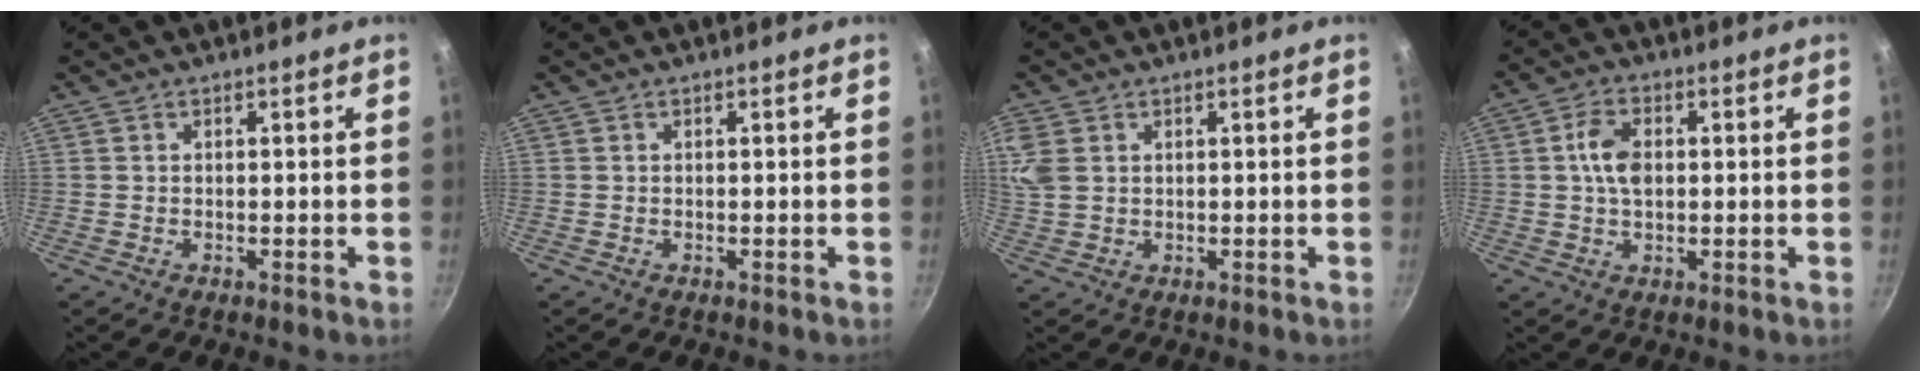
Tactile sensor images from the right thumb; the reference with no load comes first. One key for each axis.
{"total": 0.0}
{"total": 4.7, "fx": 1.3, "fy": 3.3, "fz": 3.0, "tx": -0.085, "ty": 0.006, "tz": 0.032}
{"total": 6.0, "fx": 0.7, "fy": 3.6, "fz": 4.7, "tx": -0.086, "ty": 0.006, "tz": 0.009}